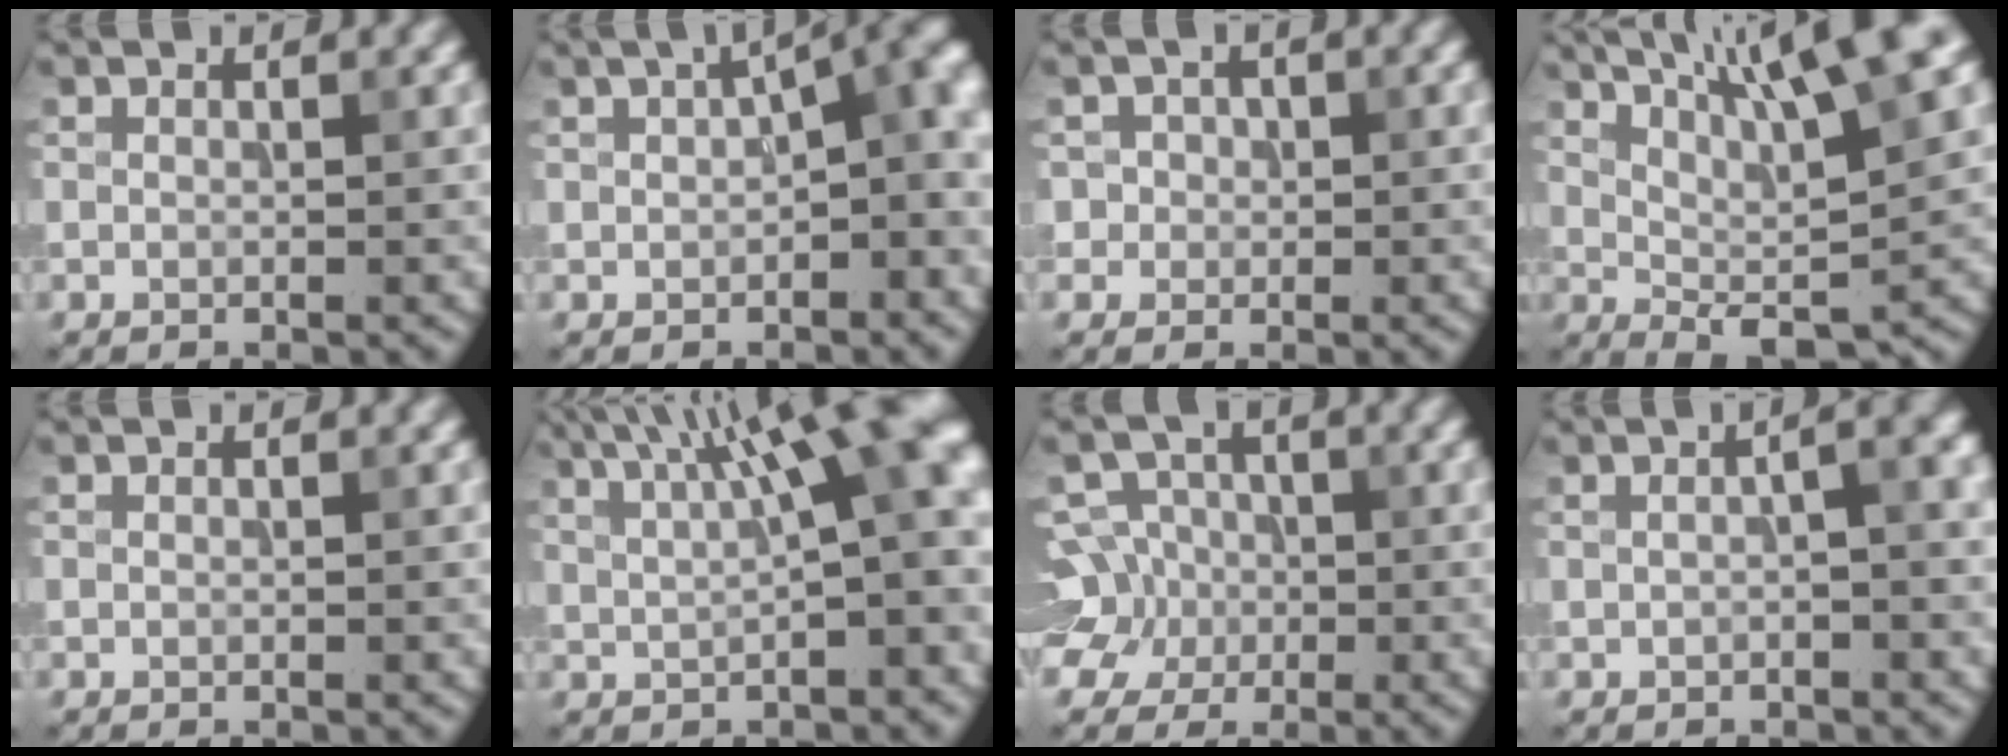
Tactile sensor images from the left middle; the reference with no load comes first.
{"total": 7.7, "force": [0.6, 3.8, 6.7], "torque": [-0.061, 0.020, 0.006]}
{"total": 2.1, "force": [0.1, 2.0, 0.5], "torque": [0.003, 0.003, 0.002]}
{"total": 10.7, "force": [5.4, 2.2, 9.0], "torque": [-0.126, 0.019, 0.085]}
{"total": 0.0}
{"total": 11.7, "force": [4.2, 3.2, 10.5], "torque": [-0.130, 0.025, 0.066]}
{"total": 7.6, "force": [-0.6, 7.0, 3.0], "torque": [-0.050, 0.032, -0.048]}
{"total": 3.0, "force": [0.2, 0.8, 2.9], "torque": [-0.042, 0.014, 0.000]}